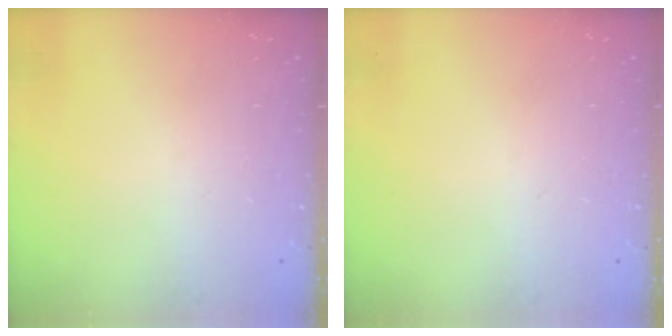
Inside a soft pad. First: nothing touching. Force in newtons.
{"total": 0.0}